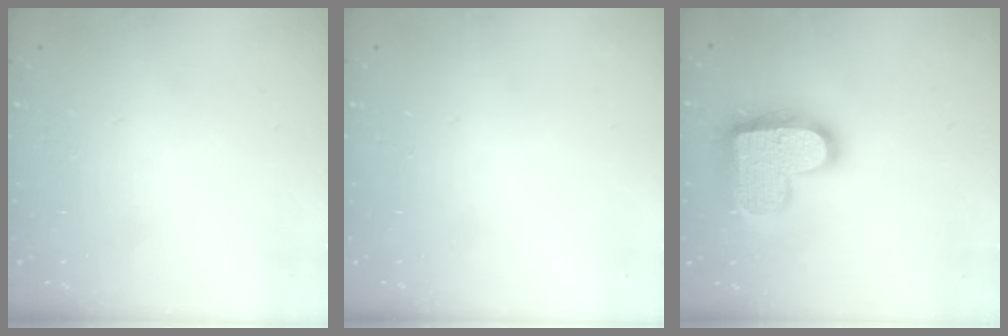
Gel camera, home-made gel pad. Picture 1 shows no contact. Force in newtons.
{"total": 0.0}
{"total": 17.6, "press": 17.5, "slide": 1.0}